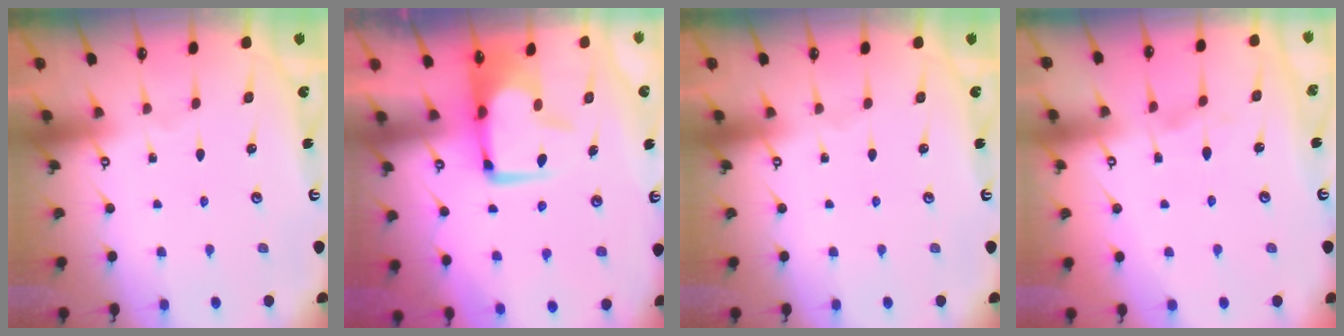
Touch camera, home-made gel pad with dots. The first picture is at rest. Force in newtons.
{"total": 1.4, "press": 1.0, "slide": 1.0}
{"total": 0.0}
{"total": 2.9, "press": 2.7, "slide": 1.0}